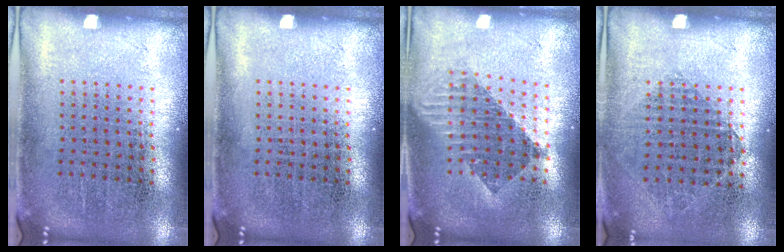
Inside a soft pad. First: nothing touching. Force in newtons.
{"total": 0.0}
{"total": 1.6, "press": 1.4, "slide": 0.9}
{"total": 0.8, "press": 0.8, "slide": 0.3}